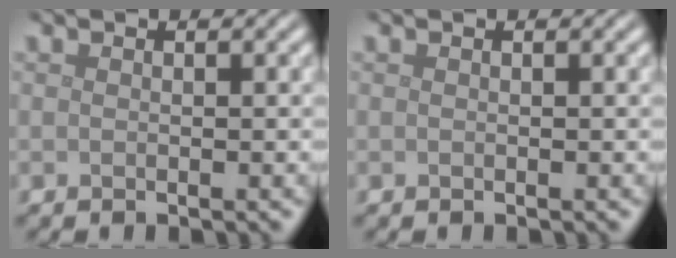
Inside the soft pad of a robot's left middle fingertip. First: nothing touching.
{"total": 0.0}